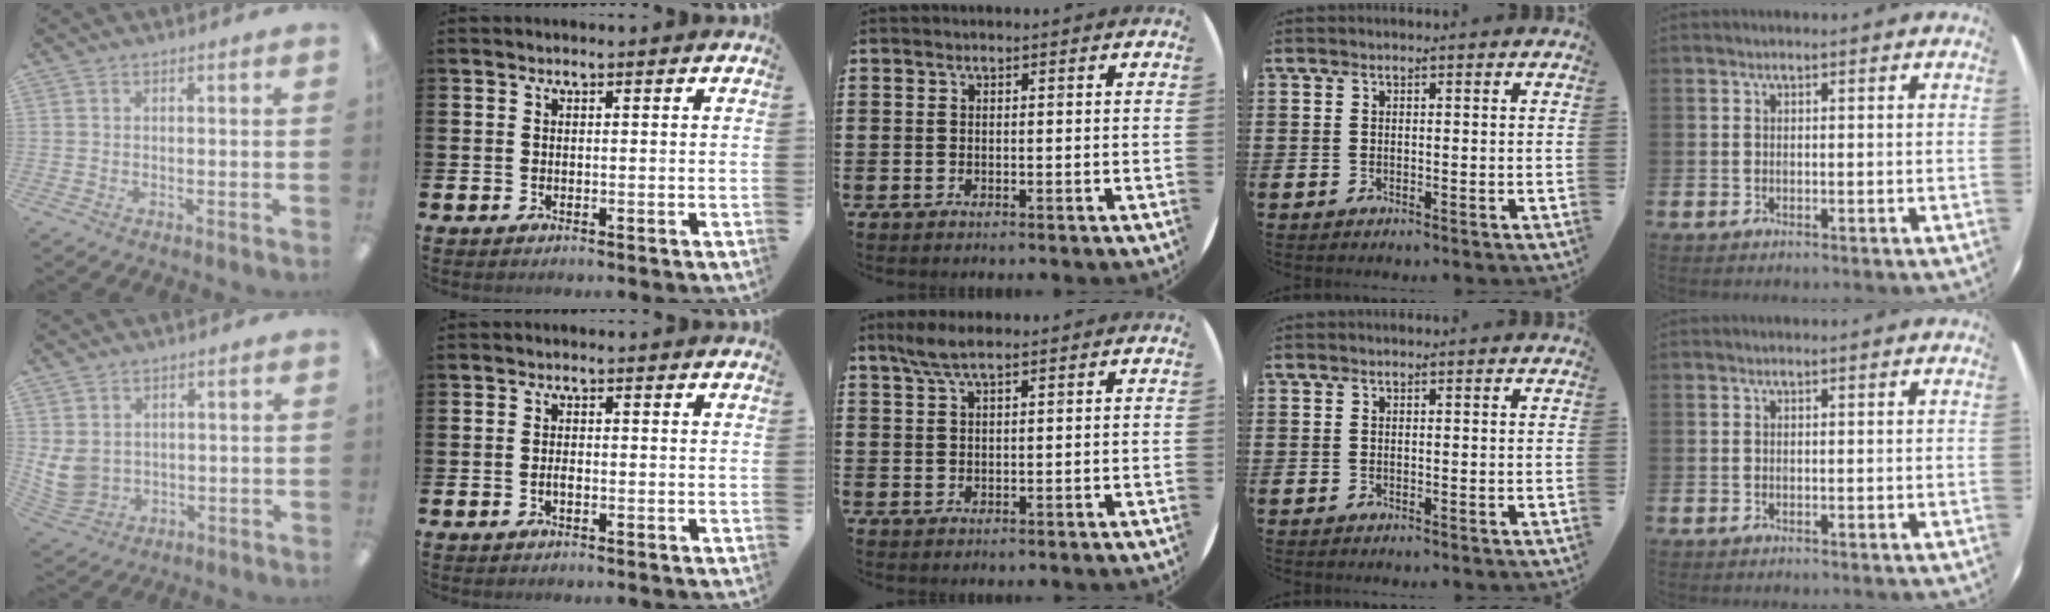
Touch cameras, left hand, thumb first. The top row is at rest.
{"thumb": {"total": 7.4, "force": [2.1, 6.2, 3.5], "torque": [-0.091, -0.007, 0.043]}, "index": {"total": 1.1, "force": [-0.4, 0.5, 0.9], "torque": [-0.017, 0.000, -0.009]}, "middle": {"total": 3.6, "force": [2.5, 0.7, 2.4], "torque": [-0.052, 0.006, 0.045]}}